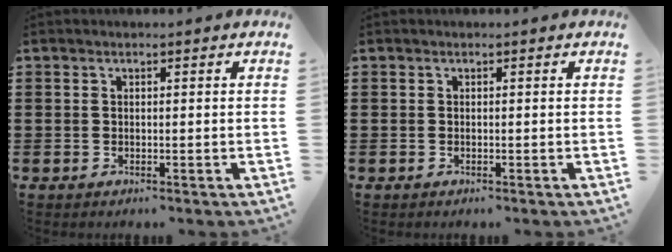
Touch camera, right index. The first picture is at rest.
{"total": 0.0}